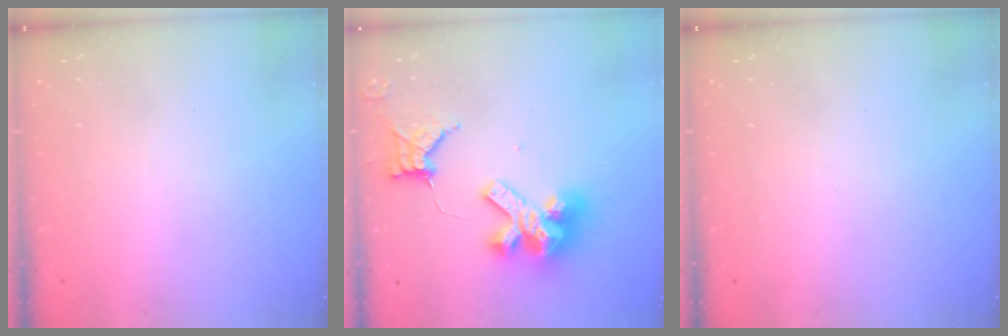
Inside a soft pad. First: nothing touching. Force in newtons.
{"total": 13.7, "press": 13.6, "slide": 1.8}
{"total": 0.0}